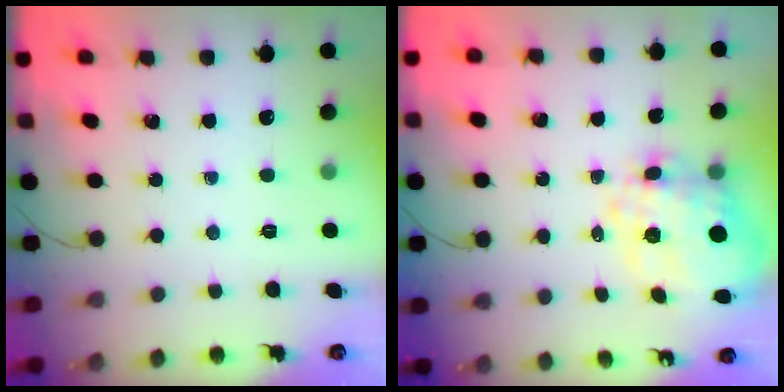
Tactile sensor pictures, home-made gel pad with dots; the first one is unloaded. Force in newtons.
{"total": 8.1, "press": 7.3, "slide": 3.3}